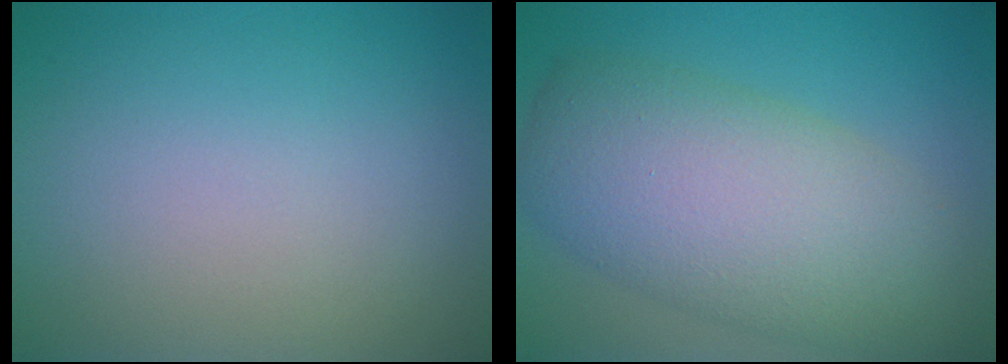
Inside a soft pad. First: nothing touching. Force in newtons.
{"total": 9.3, "press": 9.3, "slide": 0.3}